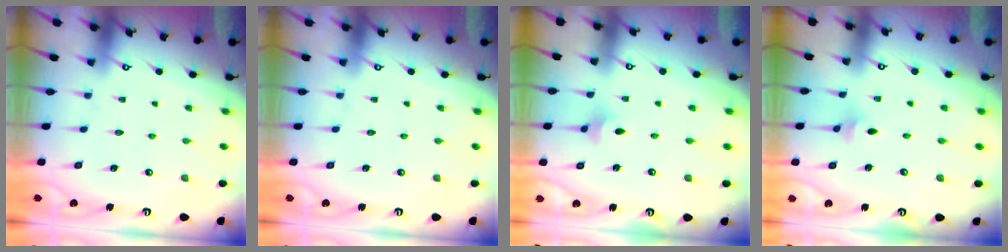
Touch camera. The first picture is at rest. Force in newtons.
{"total": 0.0}
{"total": 3.6, "press": 3.5, "slide": 0.8}
{"total": 2.9, "press": 2.8, "slide": 0.7}